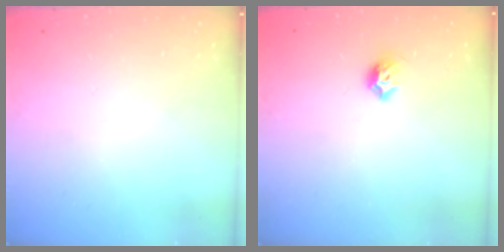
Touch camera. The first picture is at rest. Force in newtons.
{"total": 5.7, "press": 5.6, "slide": 1.0}